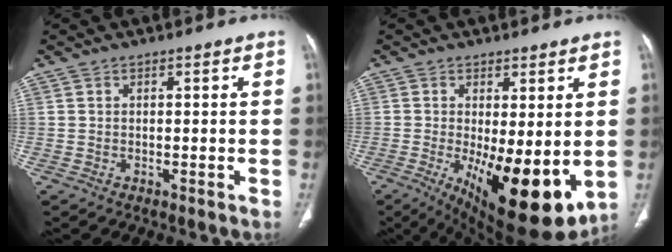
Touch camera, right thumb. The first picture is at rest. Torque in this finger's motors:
{"motor_torque": [2.43, 2.58, 0.66, -0.43, 0.47]}